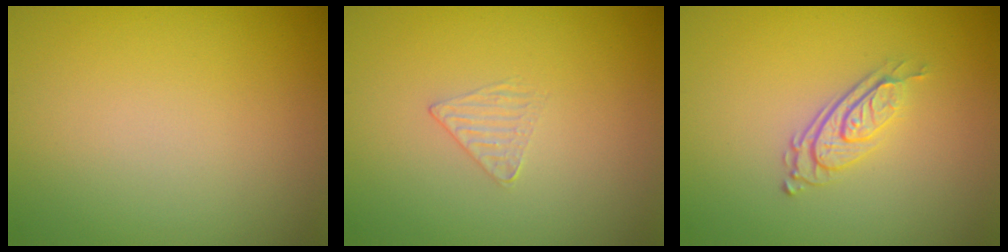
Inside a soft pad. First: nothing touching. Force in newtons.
{"total": 1.0, "press": 0.3, "slide": 0.9}
{"total": 3.1, "press": 1.9, "slide": 2.4}